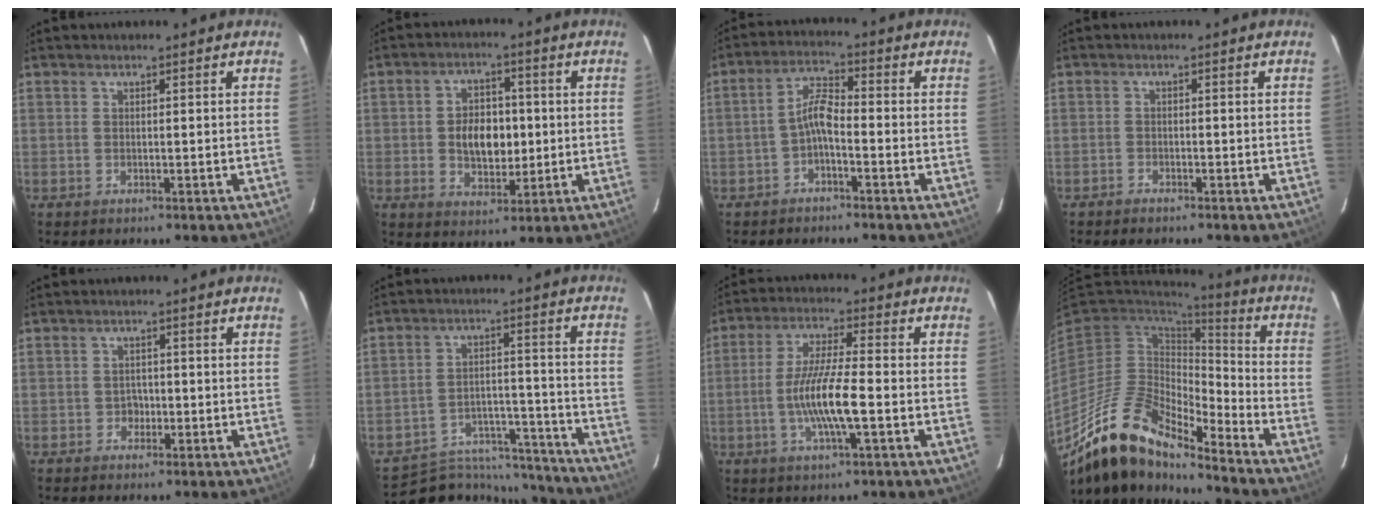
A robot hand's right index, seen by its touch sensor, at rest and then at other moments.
{"total": 8.4, "force": [-0.3, 5.5, 6.4], "torque": [-0.115, 0.012, 0.002]}
{"total": 4.2, "force": [-2.1, 1.1, 3.5], "torque": [-0.077, 0.015, -0.041]}
{"total": 1.7, "force": [-1.6, 0.5, 0.5], "torque": [-0.019, 0.000, -0.030]}
{"total": 1.9, "force": [-0.8, 1.7, 0.2], "torque": [-0.003, 0.005, -0.010]}
{"total": 15.4, "force": [-14.1, 5.4, 3.0], "torque": [-0.057, 0.033, -0.196]}
{"total": 9.9, "force": [-2.6, 1.0, 9.5], "torque": [-0.186, -0.004, -0.049]}
{"total": 17.4, "force": [-14.2, 4.7, 9.0], "torque": [-0.166, -0.017, -0.273]}